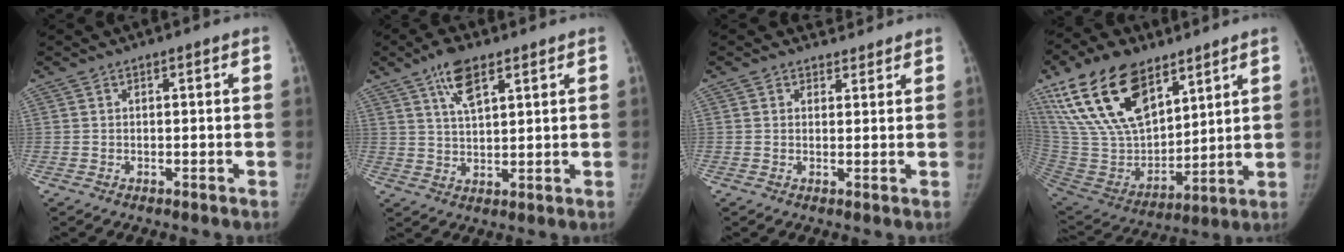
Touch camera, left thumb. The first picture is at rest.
{"total": 7.3, "force": [4.2, 2.7, 5.3], "torque": [-0.088, -0.017, 0.077]}
{"total": 2.2, "force": [1.8, 1.1, -0.4], "torque": [0.023, -0.012, 0.020]}
{"total": 24.7, "force": [14.5, 12.9, 15.4], "torque": [-0.285, -0.041, 0.278]}